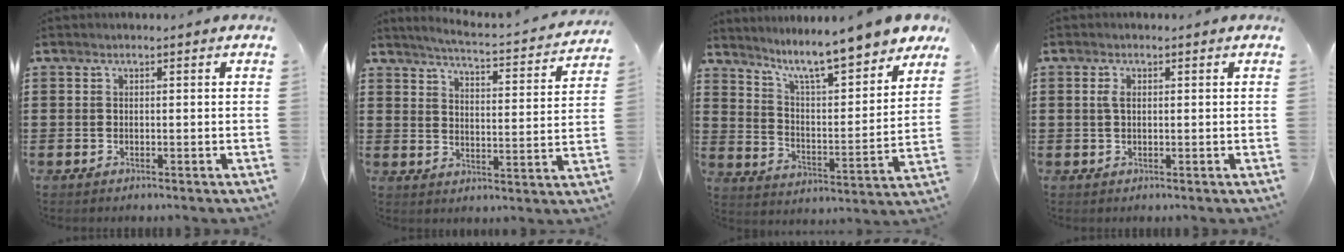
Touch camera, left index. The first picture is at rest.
{"total": 3.3, "force": [3.0, -0.4, 1.2], "torque": [-0.043, -0.031, 0.043]}
{"total": 9.2, "force": [8.1, -0.2, 4.4], "torque": [-0.109, -0.060, 0.130]}
{"total": 1.8, "force": [0.3, 0.9, 1.5], "torque": [-0.041, 0.003, 0.001]}